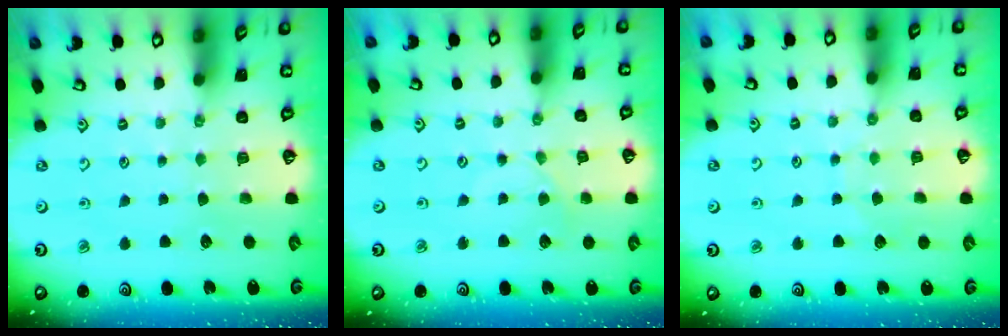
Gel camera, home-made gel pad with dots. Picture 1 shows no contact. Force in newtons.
{"total": 1.5, "press": 1.5, "slide": 0.4}
{"total": 5.5, "press": 5.5, "slide": 0.4}